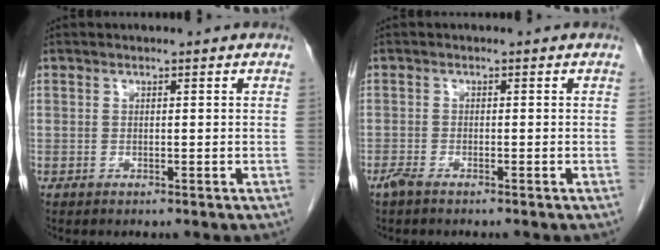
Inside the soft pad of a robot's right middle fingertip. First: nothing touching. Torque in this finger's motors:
{"motor_torque": [0.17, -0.11, 0.05, 0.00]}